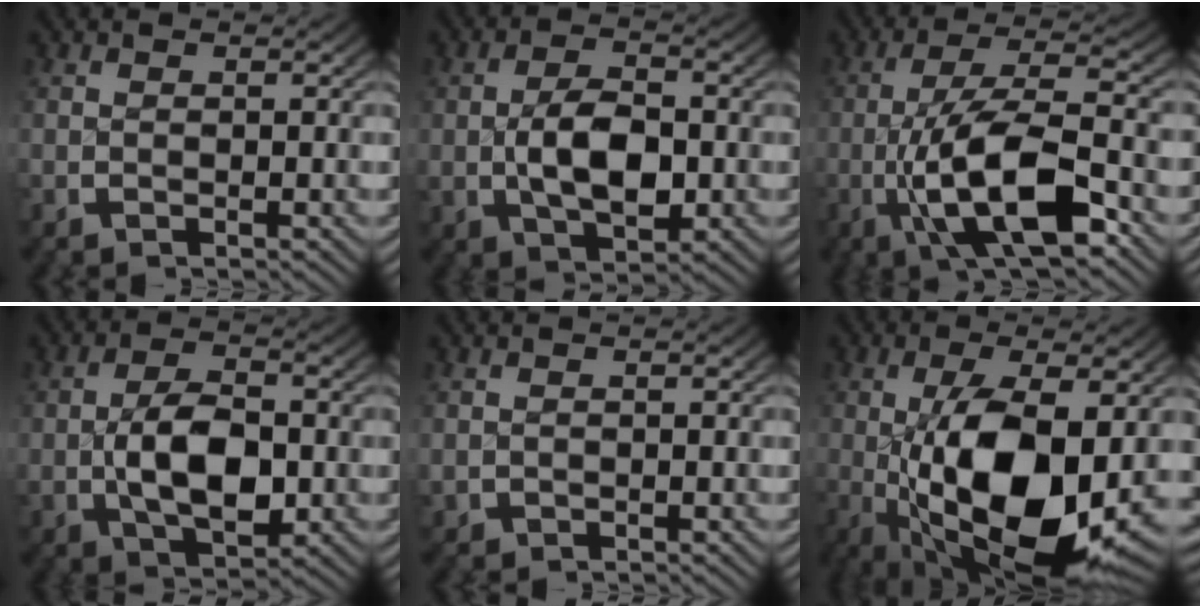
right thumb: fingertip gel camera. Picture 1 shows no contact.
{"total": 6.4, "force": [-0.4, 3.8, 5.1], "torque": [-0.104, -0.019, 0.006]}
{"total": 11.0, "force": [-2.0, 4.8, 9.7], "torque": [-0.187, -0.030, -0.020]}
{"total": 7.5, "force": [-0.6, 4.5, 6.1], "torque": [-0.125, -0.024, 0.005]}
{"total": 0.9, "force": [0.1, 0.9, 0.2], "torque": [-0.004, -0.005, 0.007]}
{"total": 17.6, "force": [-3.0, 9.0, 14.8], "torque": [-0.265, -0.058, -0.011]}